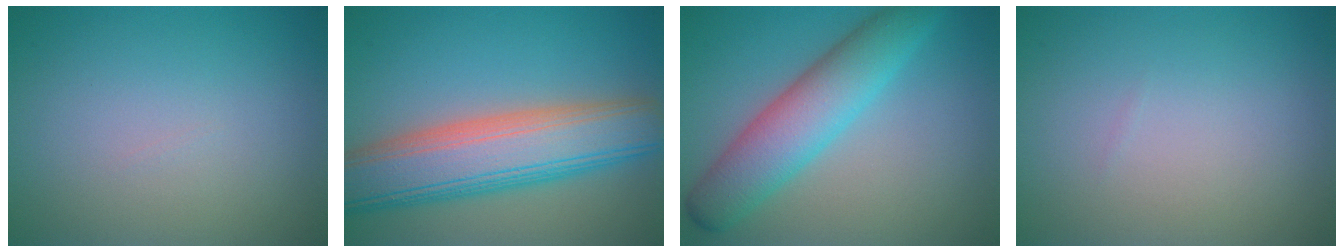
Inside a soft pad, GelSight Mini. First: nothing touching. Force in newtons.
{"total": 9.7, "press": 9.7, "slide": 1.1}
{"total": 6.4, "press": 6.4, "slide": 0.2}
{"total": 0.0}